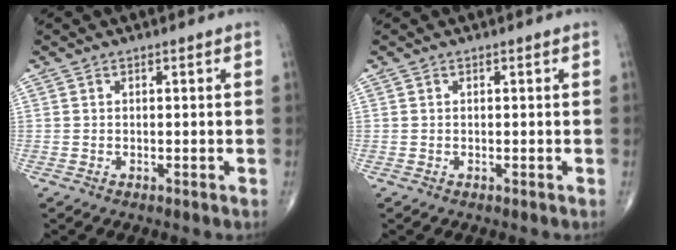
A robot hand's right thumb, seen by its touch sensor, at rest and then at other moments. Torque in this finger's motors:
{"motor_torque": [-0.12, 0.11, 0.03, -0.18, 0.01]}